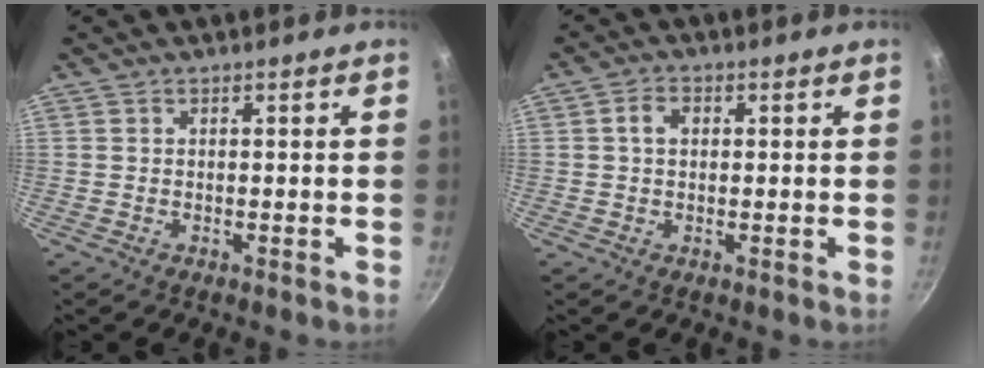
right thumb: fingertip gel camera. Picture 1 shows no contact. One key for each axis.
{"total": 2.8, "fx": 0.4, "fy": 2.1, "fz": 1.8, "tx": -0.025, "ty": 0.004, "tz": 0.004}